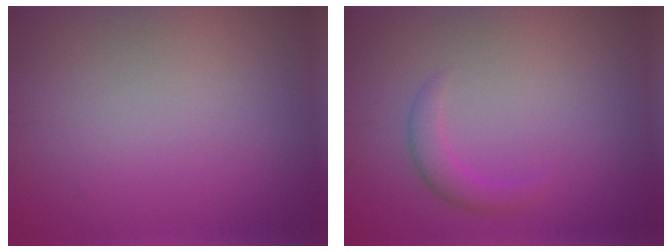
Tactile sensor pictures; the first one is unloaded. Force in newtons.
{"total": 1.8, "press": 1.8, "slide": 0.0}